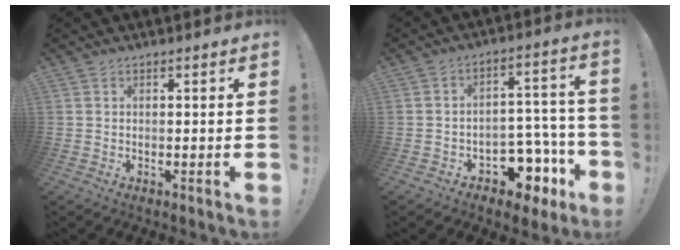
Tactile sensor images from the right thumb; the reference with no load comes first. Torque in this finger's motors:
{"motor_torque": [1.39, 1.39, 0.96, -1.12, 0.31]}